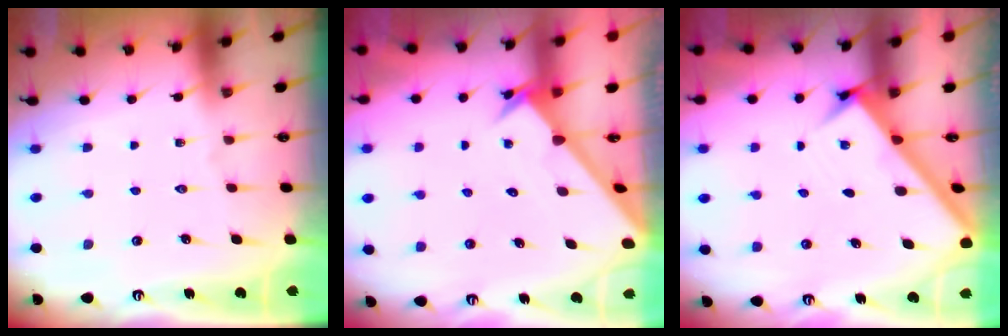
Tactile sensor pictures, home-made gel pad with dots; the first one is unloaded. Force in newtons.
{"total": 2.4, "press": 2.4, "slide": 0.2}
{"total": 2.5, "press": 2.5, "slide": 0.2}